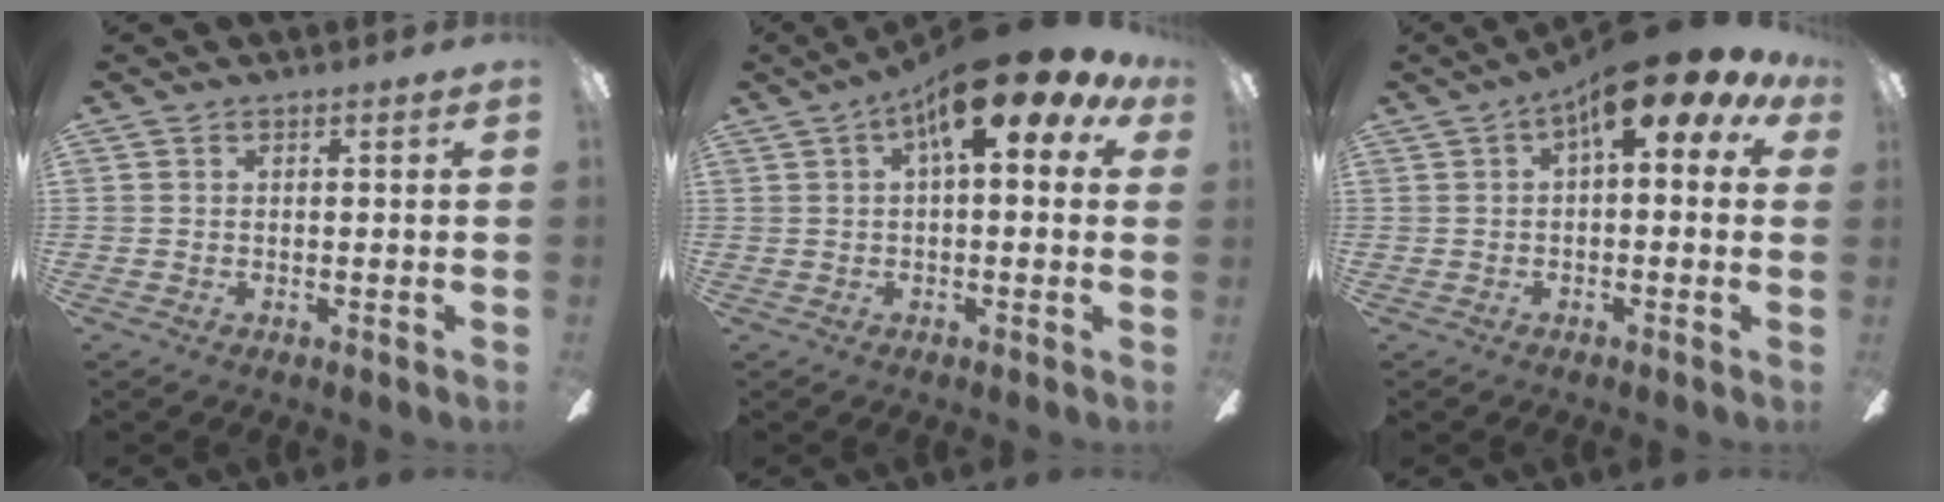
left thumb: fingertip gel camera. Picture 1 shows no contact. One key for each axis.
{"total": 15.1, "fx": 7.9, "fy": 4.9, "fz": 12.0, "tx": -0.173, "ty": -0.035, "tz": 0.123}
{"total": 11.9, "fx": 6.0, "fy": 4.3, "fz": 9.4, "tx": -0.135, "ty": -0.026, "tz": 0.098}